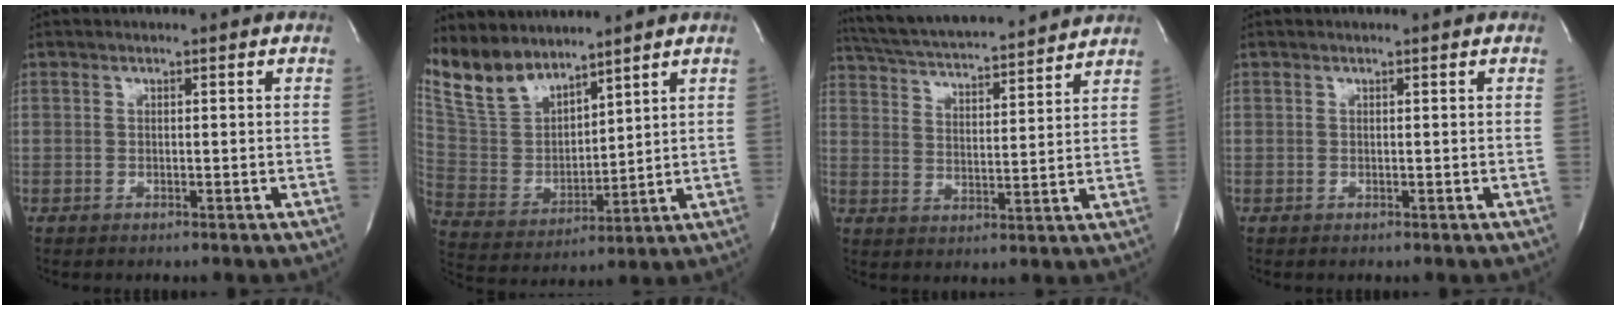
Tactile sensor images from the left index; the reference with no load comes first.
{"total": 11.2, "force": [9.9, 4.1, 3.0], "torque": [-0.080, 0.012, 0.214]}
{"total": 18.4, "force": [17.0, 1.8, 6.8], "torque": [-0.123, 0.030, 0.258]}
{"total": 0.0}